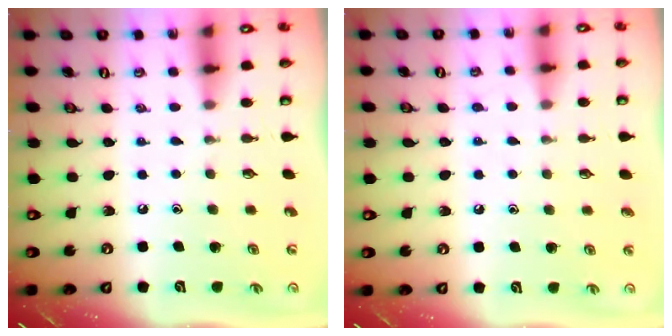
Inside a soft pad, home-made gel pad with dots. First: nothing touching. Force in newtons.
{"total": 4.4, "press": 4.4, "slide": 0.6}